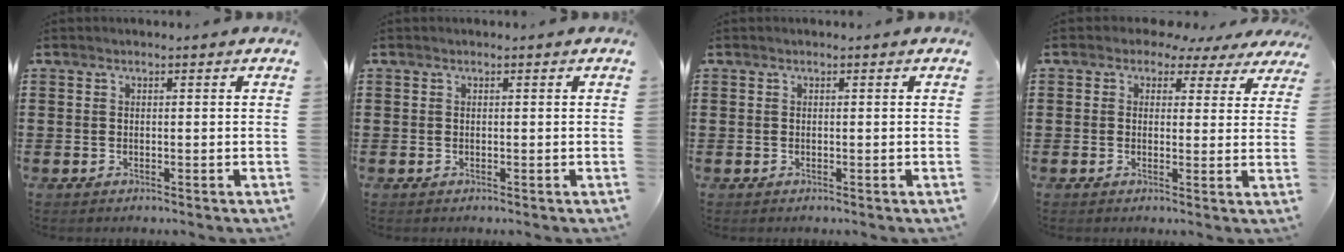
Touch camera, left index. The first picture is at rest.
{"total": 0.0}
{"total": 0.0}
{"total": 2.9, "force": [2.1, 1.9, 0.8], "torque": [-0.022, -0.005, 0.034]}